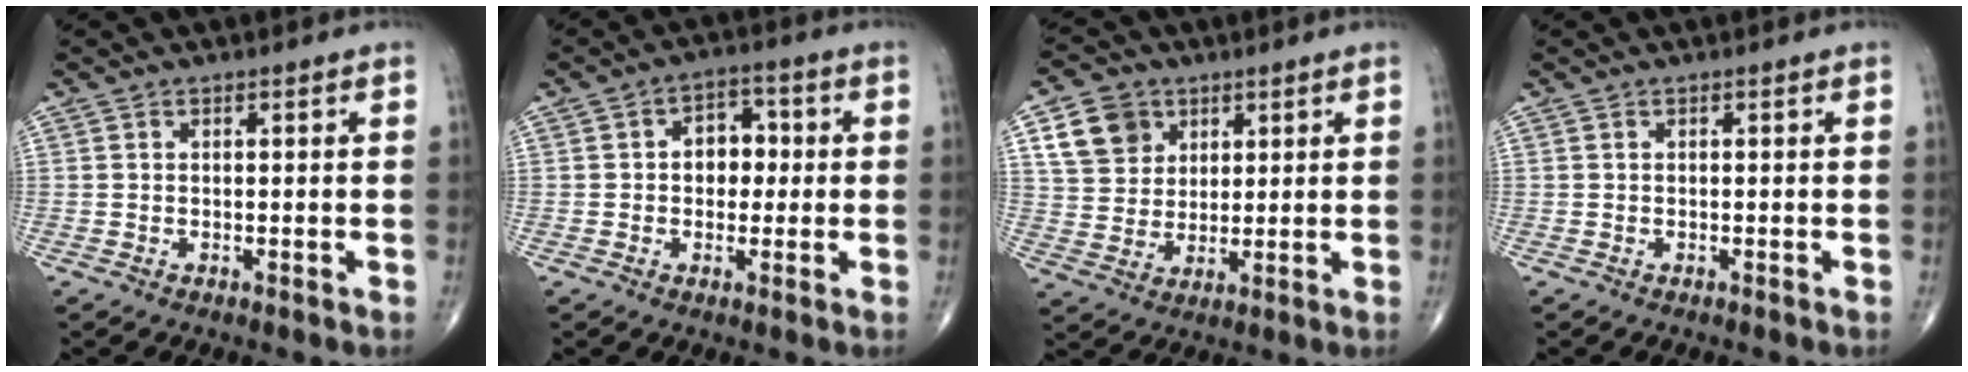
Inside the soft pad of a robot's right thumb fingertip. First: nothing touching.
{"total": 6.3, "force": [0.4, 4.7, 4.2], "torque": [-0.028, 0.014, -0.002]}
{"total": 9.5, "force": [4.1, 7.7, 3.7], "torque": [-0.042, -0.010, 0.081]}
{"total": 0.0}